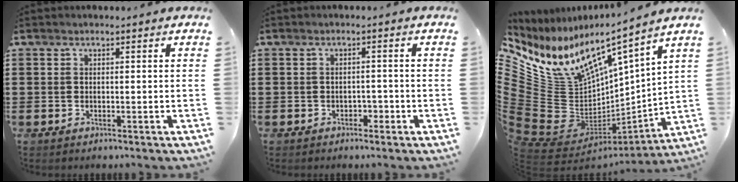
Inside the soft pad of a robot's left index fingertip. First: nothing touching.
{"total": 1.3, "force": [-1.0, 0.8, 0.4], "torque": [-0.015, -0.001, -0.023]}
{"total": 10.0, "force": [5.9, 6.4, 5.1], "torque": [-0.151, -0.079, 0.098]}